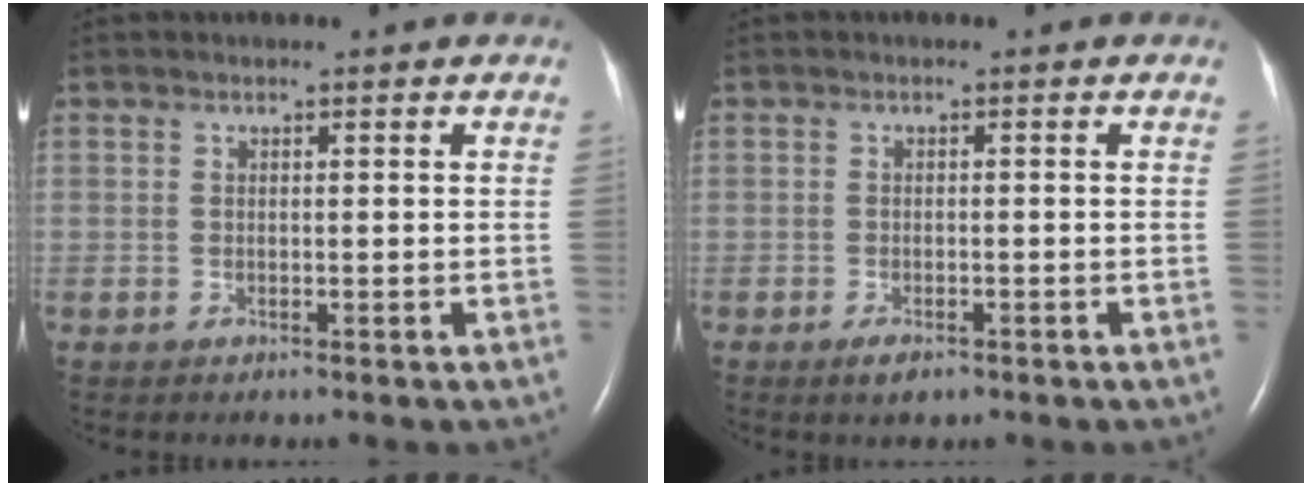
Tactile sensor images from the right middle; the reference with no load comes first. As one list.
[{"total": 2.0, "force": [-1.2, 0.7, 1.3], "torque": [-0.027, -0.002, -0.017]}]